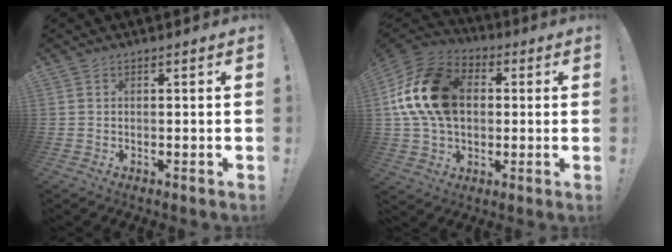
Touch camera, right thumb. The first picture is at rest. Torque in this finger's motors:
{"motor_torque": [1.64, 1.93, 0.64, 0.28, 0.66]}